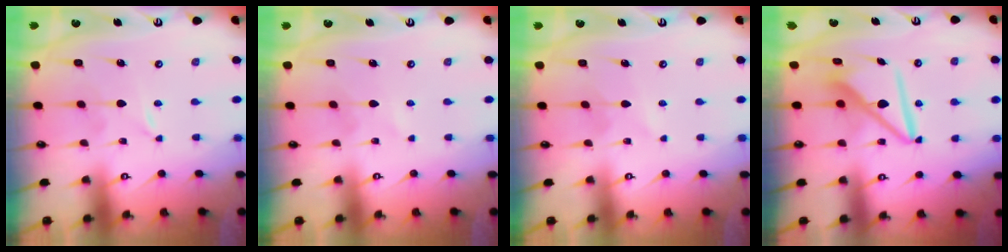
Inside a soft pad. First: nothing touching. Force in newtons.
{"total": 2.2, "press": 2.2, "slide": 0.2}
{"total": 2.7, "press": 2.7, "slide": 0.3}
{"total": 9.1, "press": 9.0, "slide": 1.0}